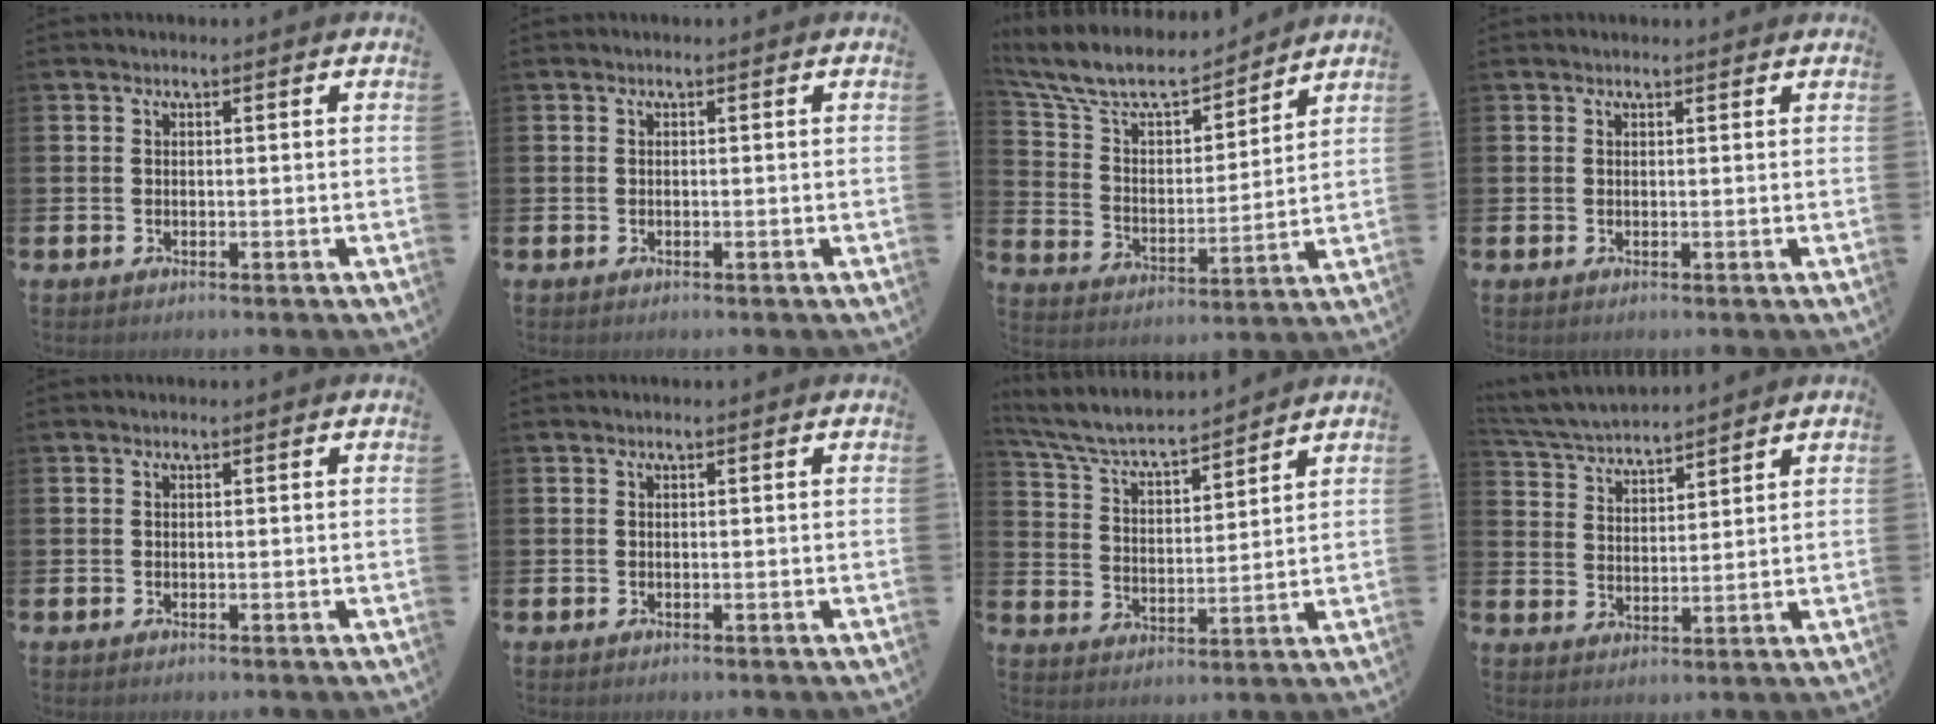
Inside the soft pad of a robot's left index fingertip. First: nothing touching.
{"total": 0.0}
{"total": 9.9, "force": [8.9, 2.8, 3.3], "torque": [-0.106, -0.061, 0.155]}
{"total": 0.6, "force": [0.5, 0.2, 0.1], "torque": [0.014, -0.005, 0.006]}
{"total": 0.0}
{"total": 0.0}
{"total": 6.3, "force": [5.9, 1.0, 2.1], "torque": [-0.069, -0.042, 0.099]}
{"total": 4.7, "force": [4.6, 0.7, 0.4], "torque": [-0.032, -0.029, 0.081]}